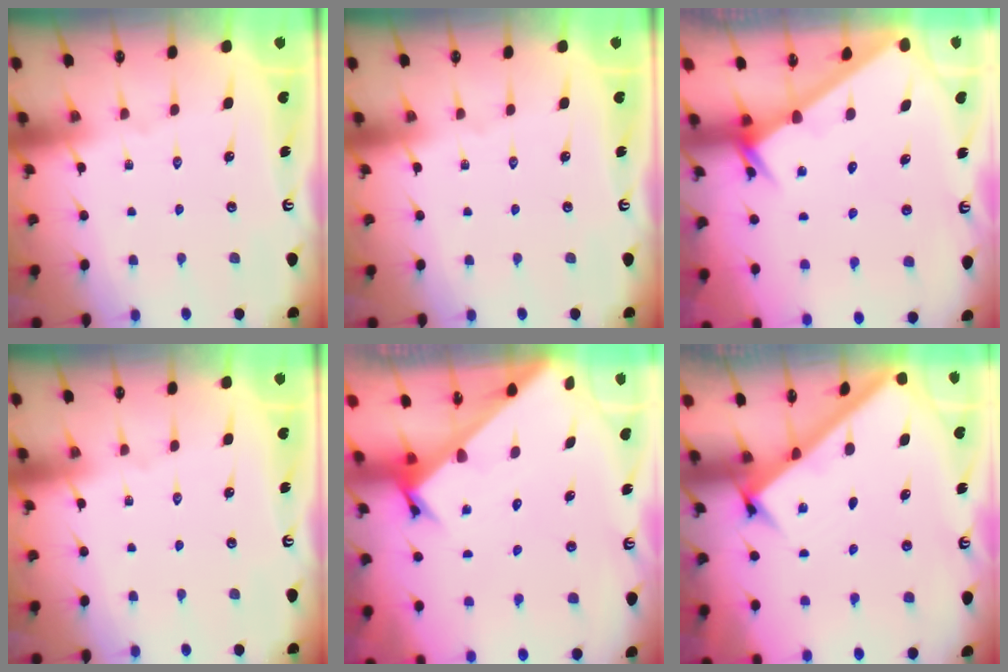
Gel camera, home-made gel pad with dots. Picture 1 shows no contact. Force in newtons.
{"total": 0.0}
{"total": 2.6, "press": 2.6, "slide": 0.0}
{"total": 0.0}
{"total": 2.6, "press": 2.6, "slide": 0.2}
{"total": 2.8, "press": 2.7, "slide": 0.3}